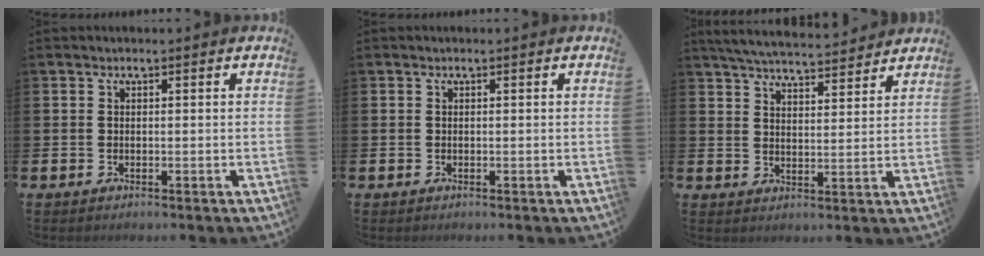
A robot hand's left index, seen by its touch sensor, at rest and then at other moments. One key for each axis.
{"total": 0.0}
{"total": 5.7, "fx": 5.5, "fy": 0.5, "fz": 1.0, "tx": -0.030, "ty": -0.035, "tz": 0.097}